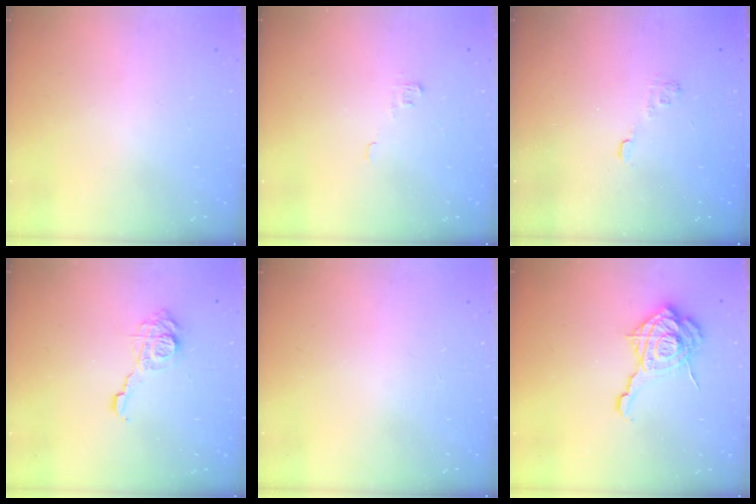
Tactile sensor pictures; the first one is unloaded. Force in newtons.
{"total": 2.8, "press": 2.8, "slide": 0.4}
{"total": 2.9, "press": 2.5, "slide": 1.4}
{"total": 10.4, "press": 10.4, "slide": 0.9}
{"total": 0.0}
{"total": 16.4, "press": 16.4, "slide": 1.5}